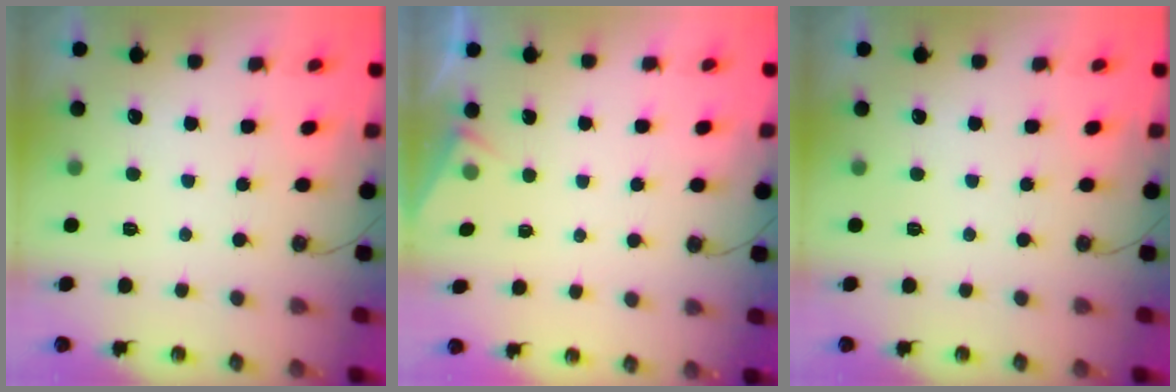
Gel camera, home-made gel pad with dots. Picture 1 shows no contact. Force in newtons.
{"total": 2.6, "press": 2.6, "slide": 0.4}
{"total": 0.0}